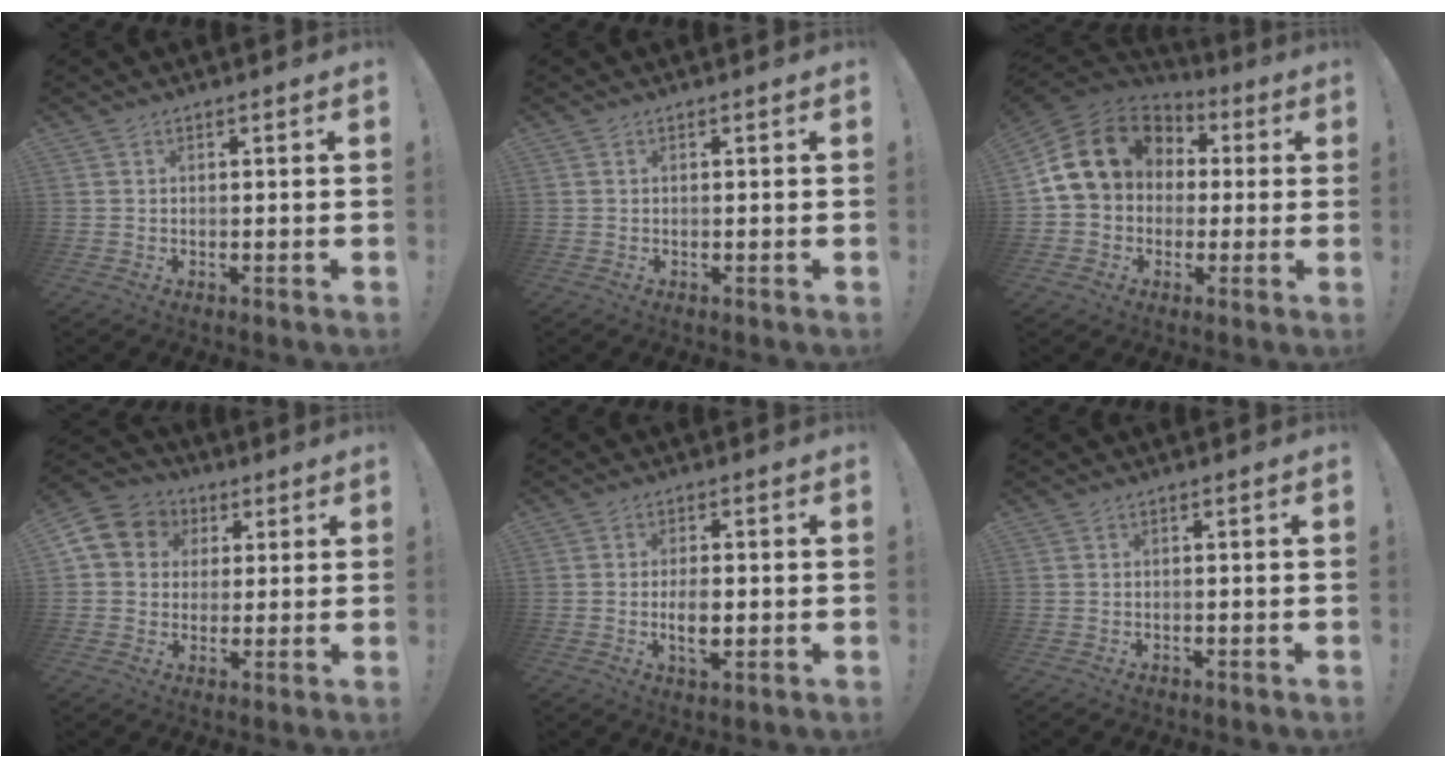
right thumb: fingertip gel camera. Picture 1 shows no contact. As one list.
[{"total": 0.0}, {"total": 17.0, "force": [4.4, 13.3, 9.5], "torque": [-0.159, -0.003, 0.091]}, {"total": 9.4, "force": [2.6, 8.3, 3.6], "torque": [-0.051, 0.001, 0.054]}, {"total": 5.3, "force": [-0.9, 2.3, 4.7], "torque": [-0.080, -0.003, -0.019]}, {"total": 0.6, "force": [-0.4, 0.4, 0.3], "torque": [-0.004, -0.001, -0.006]}]